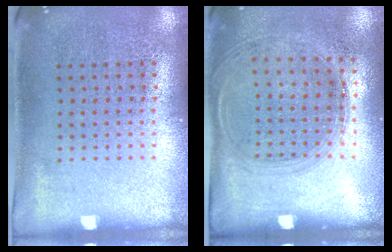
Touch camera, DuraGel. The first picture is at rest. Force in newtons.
{"total": 1.4, "press": 1.2, "slide": 0.6}